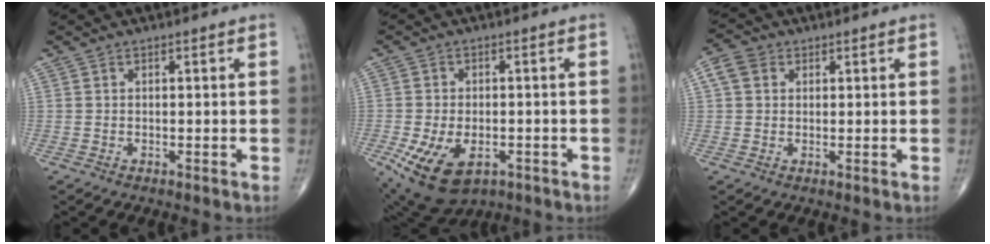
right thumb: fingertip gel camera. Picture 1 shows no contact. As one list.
[{"total": 11.7, "force": [-4.7, 6.8, 8.3], "torque": [-0.153, 0.003, -0.066]}, {"total": 4.1, "force": [1.3, 3.3, 2.0], "torque": [-0.035, 0.010, 0.022]}]